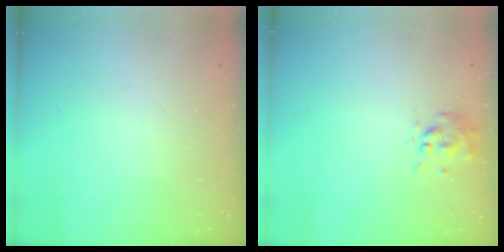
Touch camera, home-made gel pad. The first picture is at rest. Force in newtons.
{"total": 0.0}